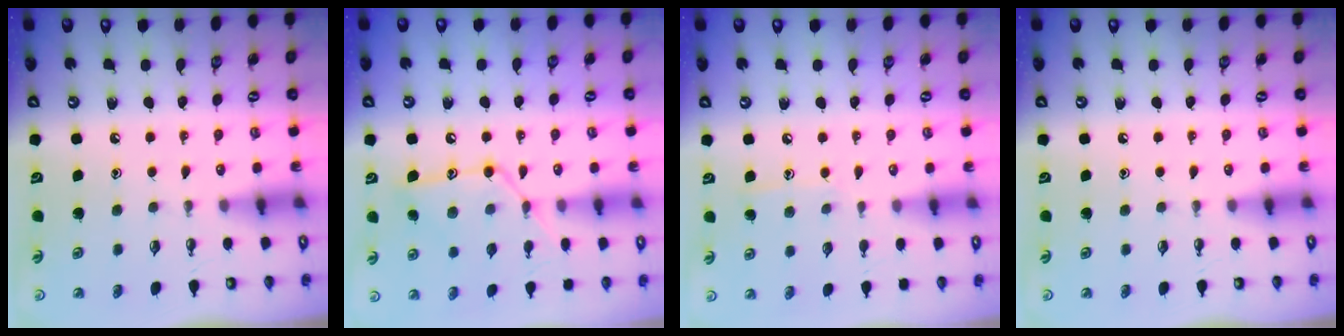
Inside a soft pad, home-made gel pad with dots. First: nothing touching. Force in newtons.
{"total": 14.2, "press": 14.2, "slide": 1.1}
{"total": 6.7, "press": 6.7, "slide": 0.5}
{"total": 0.0}